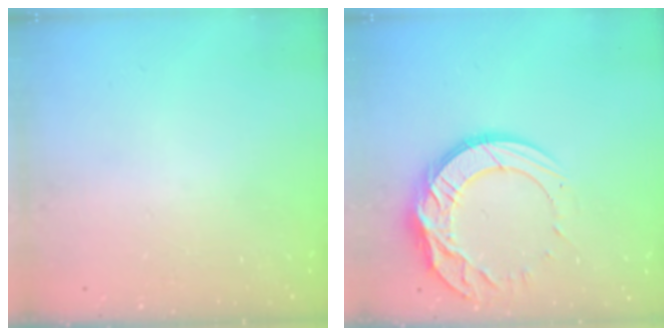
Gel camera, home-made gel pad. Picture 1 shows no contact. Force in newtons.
{"total": 15.5, "press": 15.5, "slide": 1.1}